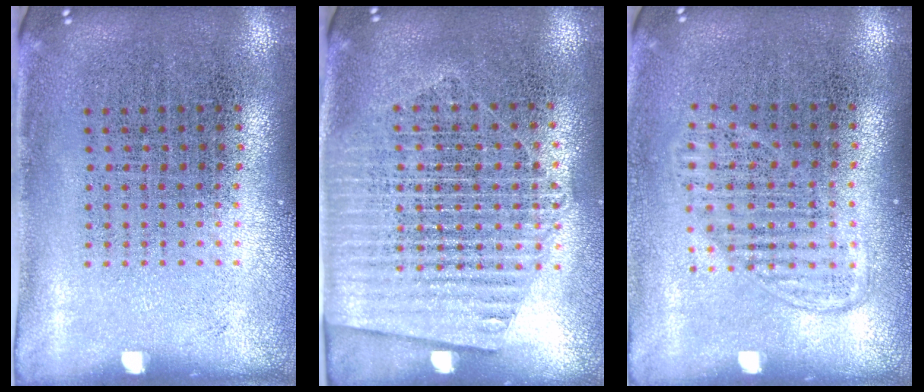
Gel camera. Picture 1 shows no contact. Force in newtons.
{"total": 1.5, "press": 1.4, "slide": 0.6}
{"total": 1.3, "press": 1.2, "slide": 0.6}